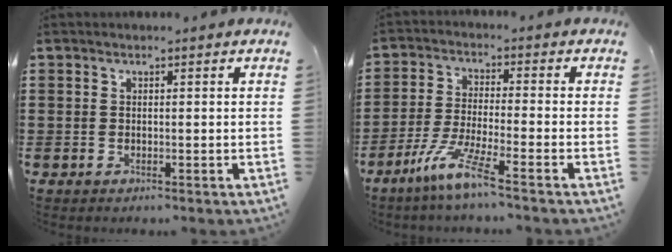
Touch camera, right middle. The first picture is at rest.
{"total": 7.4, "force": [-5.2, 0.4, 5.3], "torque": [-0.109, -0.011, -0.098]}